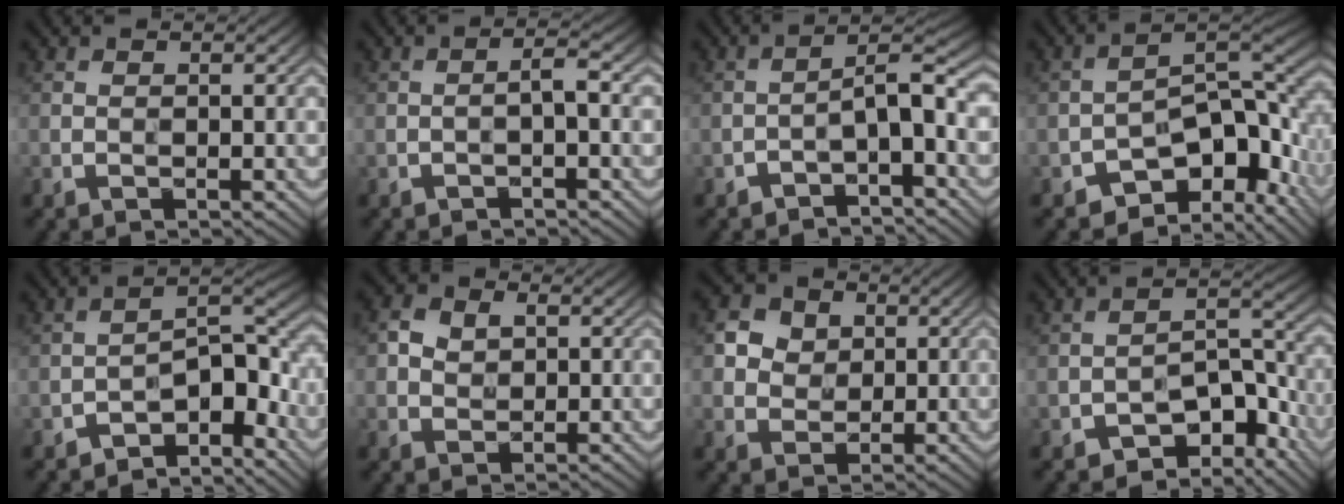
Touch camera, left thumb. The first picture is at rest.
{"total": 1.7, "force": [-0.8, 0.2, 1.5], "torque": [-0.026, 0.008, -0.019]}
{"total": 4.8, "force": [-2.3, 1.4, 3.9], "torque": [-0.061, 0.015, -0.046]}
{"total": 11.6, "force": [-5.4, 5.8, 8.5], "torque": [-0.118, -0.009, -0.090]}
{"total": 6.4, "force": [-4.7, 2.1, 3.9], "torque": [-0.045, 0.010, -0.091]}
{"total": 3.7, "force": [1.0, 2.8, 2.2], "torque": [-0.048, 0.003, 0.012]}
{"total": 4.8, "force": [1.3, 4.1, 2.1], "torque": [-0.055, 0.005, 0.016]}
{"total": 7.5, "force": [-5.1, 3.7, 4.1], "torque": [-0.048, 0.003, -0.090]}